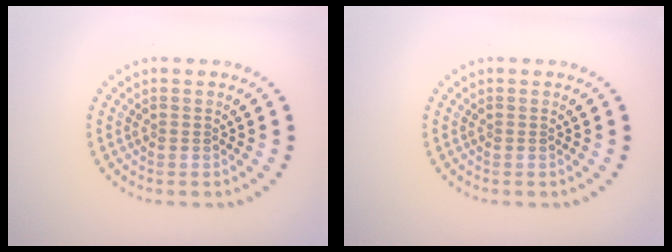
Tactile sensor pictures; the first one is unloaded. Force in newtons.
{"total": 0.0}